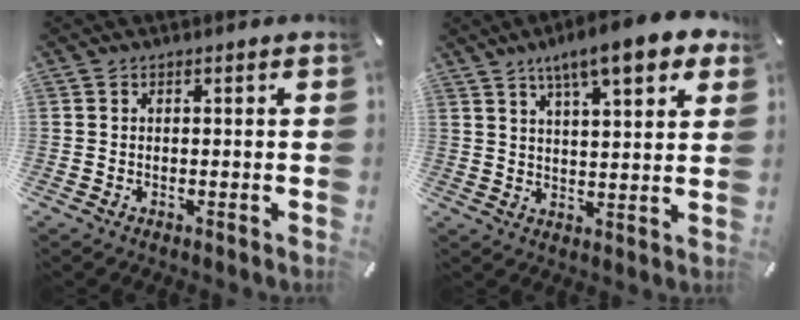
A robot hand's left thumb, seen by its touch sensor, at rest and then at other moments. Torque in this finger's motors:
{"motor_torque": [2.22, 2.32, 1.40, -1.38, 0.34]}